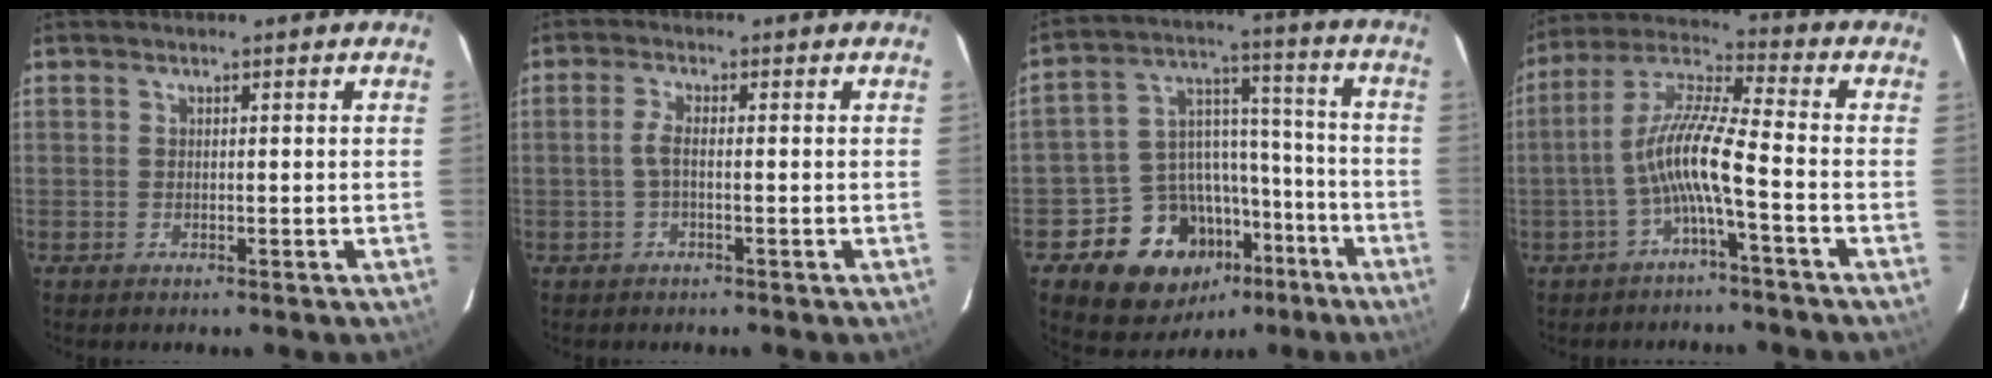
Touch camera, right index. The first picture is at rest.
{"total": 2.3, "force": [-0.5, 0.5, 2.2], "torque": [-0.049, 0.003, -0.010]}
{"total": 17.1, "force": [-9.5, 12.8, 6.3], "torque": [-0.132, 0.059, -0.124]}
{"total": 9.2, "force": [-3.3, 0.4, 8.6], "torque": [-0.192, 0.017, -0.064]}